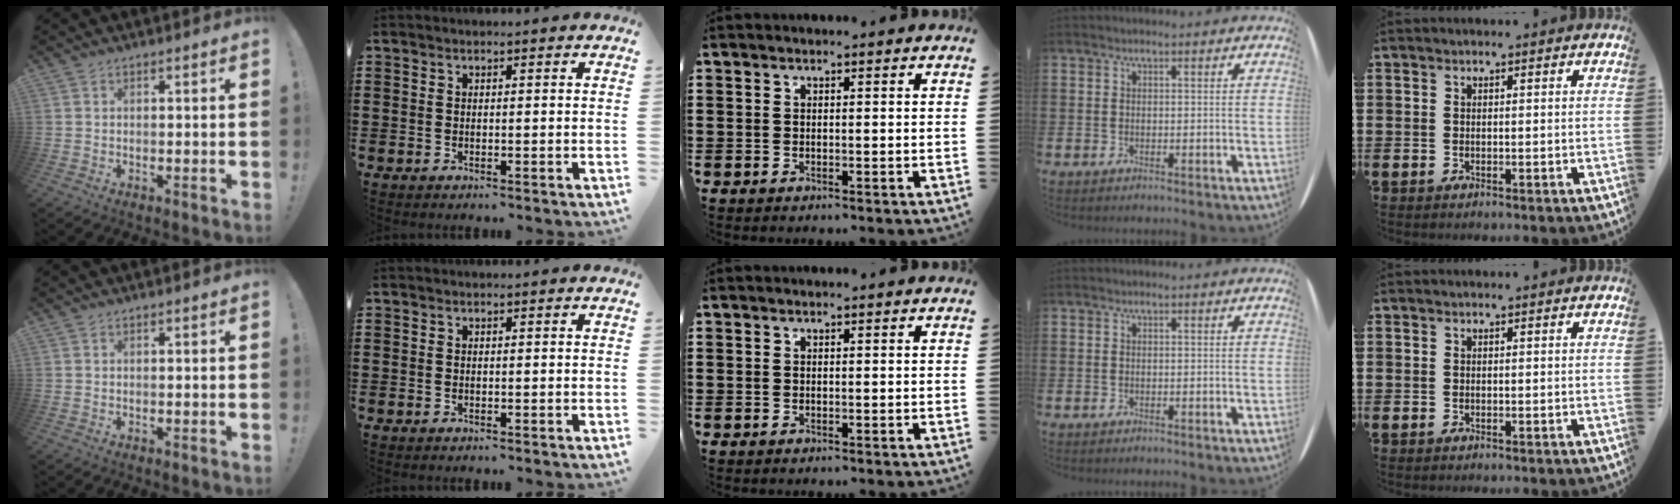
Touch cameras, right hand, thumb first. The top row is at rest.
{}